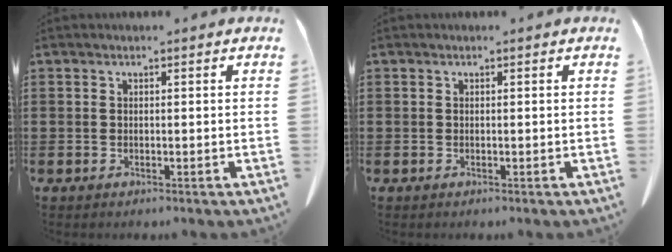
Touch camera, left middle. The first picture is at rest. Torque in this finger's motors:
{"motor_torque": [-0.11, 0.05, 0.05, -0.01]}